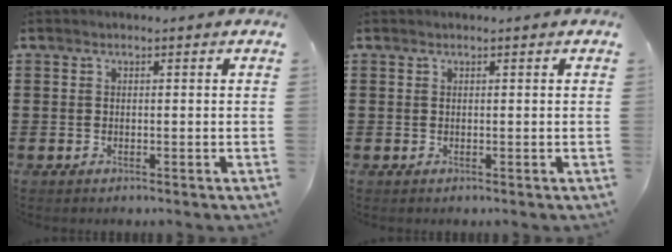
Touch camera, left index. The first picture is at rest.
{"total": 0.0}